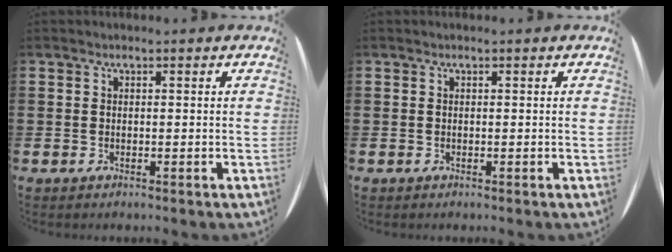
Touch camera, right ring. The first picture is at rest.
{"total": 0.0}